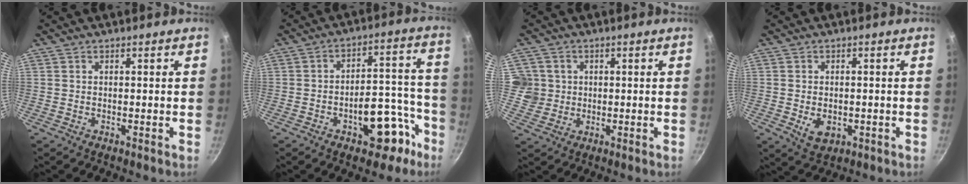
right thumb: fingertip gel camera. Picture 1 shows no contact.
{"total": 14.1, "force": [-6.8, 7.6, 9.7], "torque": [-0.064, 0.071, -0.088]}
{"total": 5.6, "force": [0.7, 5.4, 1.1], "torque": [0.010, 0.004, 0.013]}
{"total": 5.2, "force": [-1.2, 3.5, 3.6], "torque": [-0.048, -0.002, -0.010]}